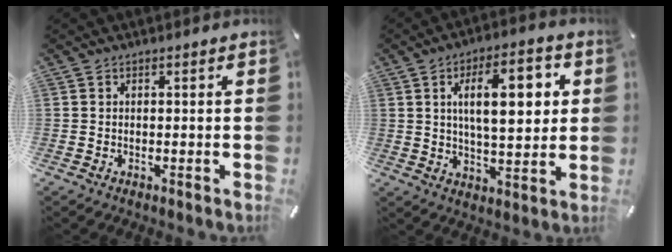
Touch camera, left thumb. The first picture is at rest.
{"total": 15.0, "force": [4.1, 6.6, 12.8], "torque": [-0.189, 0.003, 0.062]}